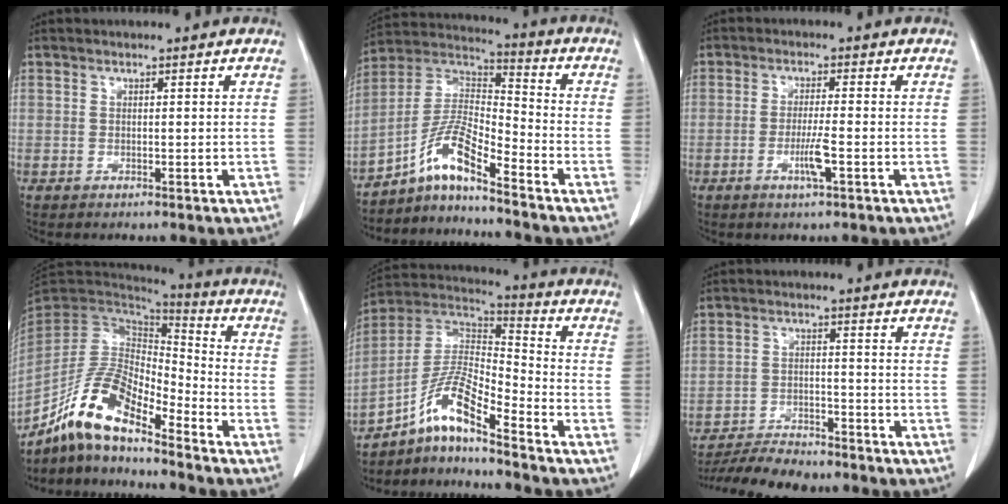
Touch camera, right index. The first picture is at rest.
{"total": 9.2, "force": [-6.8, 0.5, 6.3], "torque": [-0.136, 0.017, -0.127]}
{"total": 4.0, "force": [-1.5, -0.2, 3.7], "torque": [-0.071, -0.007, -0.029]}
{"total": 12.3, "force": [-9.3, 3.2, 7.5], "torque": [-0.153, 0.018, -0.172]}
{"total": 11.2, "force": [-7.7, 0.9, 8.1], "torque": [-0.167, 0.020, -0.142]}
{"total": 10.2, "force": [-9.4, 1.8, 3.5], "torque": [-0.052, -0.013, -0.150]}